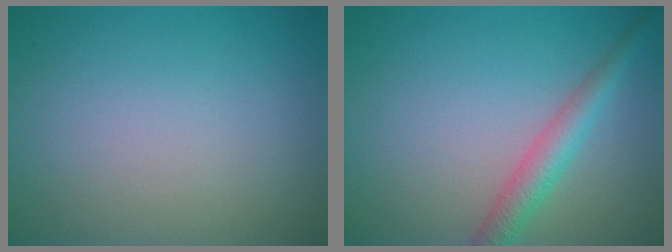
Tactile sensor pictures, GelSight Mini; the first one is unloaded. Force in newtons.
{"total": 3.1, "press": 3.1, "slide": 0.1}